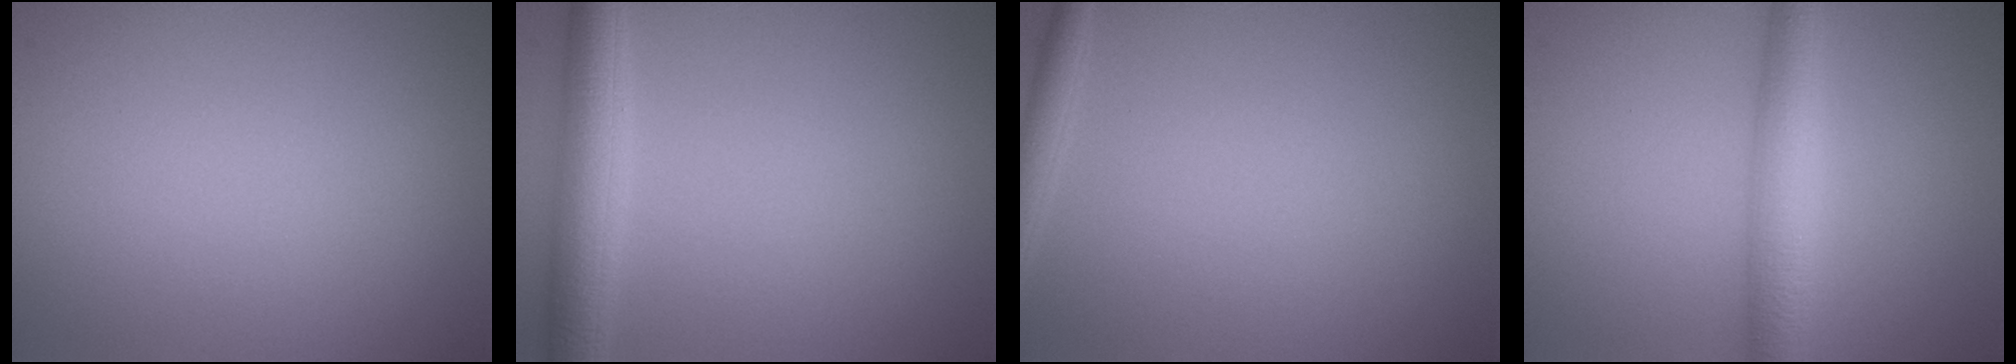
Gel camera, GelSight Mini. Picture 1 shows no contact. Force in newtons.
{"total": 4.3, "press": 4.3, "slide": 0.1}
{"total": 1.8, "press": 1.8, "slide": 0.1}
{"total": 4.3, "press": 4.3, "slide": 0.0}